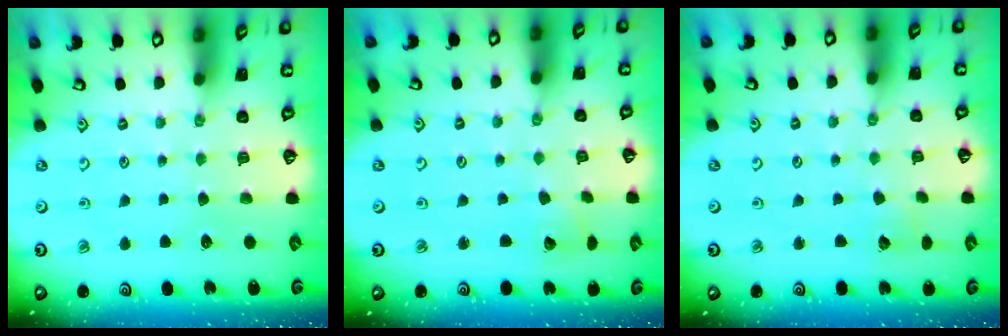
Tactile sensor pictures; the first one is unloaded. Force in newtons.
{"total": 3.0, "press": 2.9, "slide": 0.4}
{"total": 4.3, "press": 4.2, "slide": 0.6}